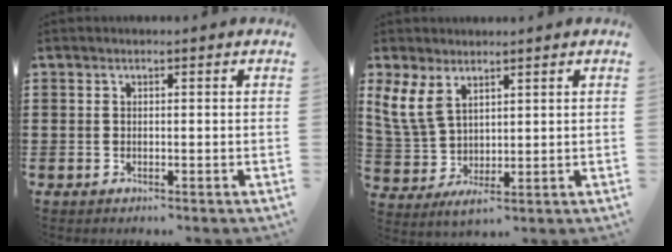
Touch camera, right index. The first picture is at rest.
{"total": 6.3, "force": [2.7, 3.5, 4.4], "torque": [-0.115, -0.005, 0.050]}